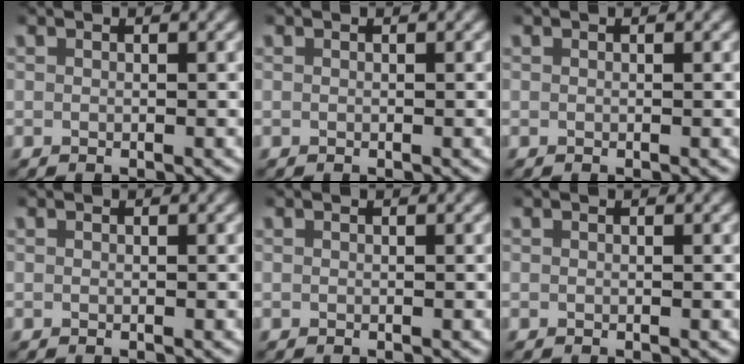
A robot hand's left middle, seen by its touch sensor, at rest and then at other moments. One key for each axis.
{"total": 0.0}
{"total": 0.0}
{"total": 0.0}
{"total": 0.0}
{"total": 0.0}